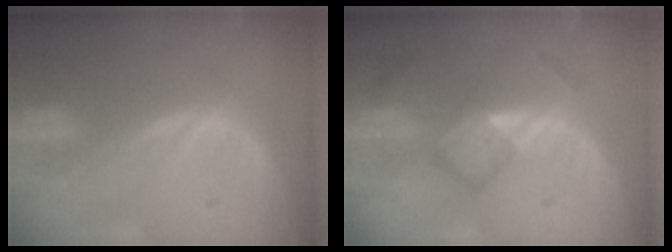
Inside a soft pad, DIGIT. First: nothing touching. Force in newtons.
{"total": 5.4, "press": 4.7, "slide": 2.7}